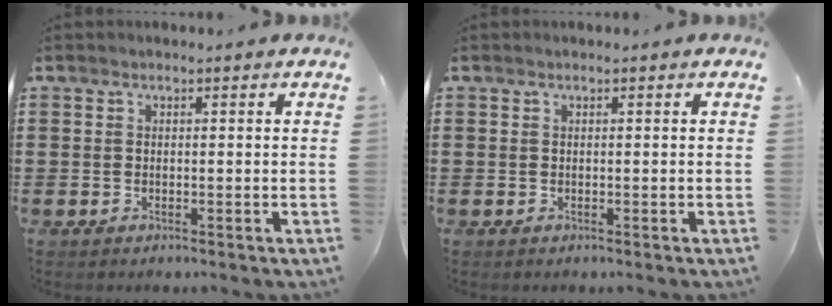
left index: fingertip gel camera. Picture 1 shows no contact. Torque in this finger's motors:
{"motor_torque": [0.00, 0.00, 0.00, 0.00]}